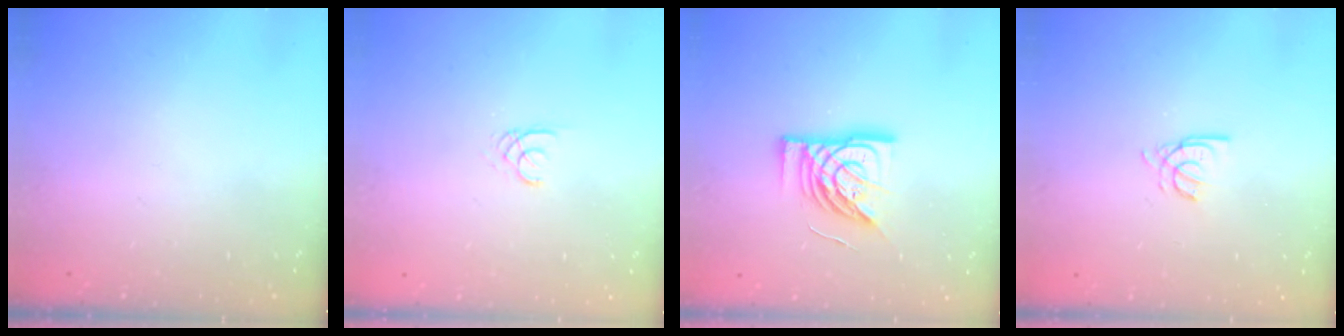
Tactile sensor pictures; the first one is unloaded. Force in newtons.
{"total": 1.7, "press": 1.7, "slide": 0.2}
{"total": 15.1, "press": 15.0, "slide": 1.7}
{"total": 5.0, "press": 5.0, "slide": 0.4}